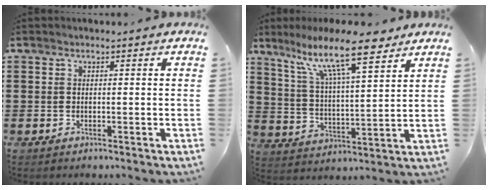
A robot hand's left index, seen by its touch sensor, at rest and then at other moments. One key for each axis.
{"total": 12.8, "fx": 9.4, "fy": 2.6, "fz": 8.3, "tx": -0.168, "ty": -0.035, "tz": 0.160}